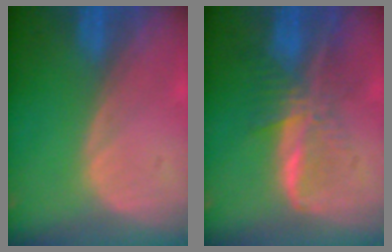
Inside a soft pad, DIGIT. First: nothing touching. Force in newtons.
{"total": 8.0, "press": 6.8, "slide": 4.4}